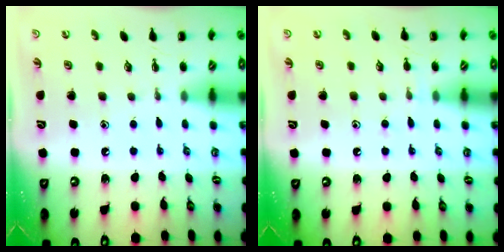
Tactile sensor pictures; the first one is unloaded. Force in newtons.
{"total": 5.9, "press": 5.6, "slide": 1.9}